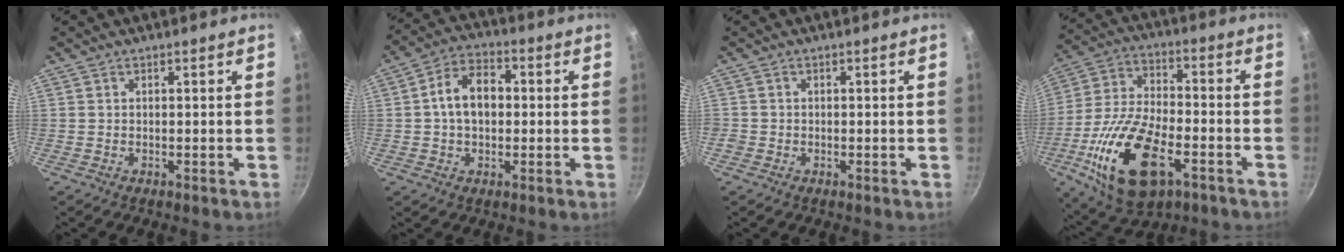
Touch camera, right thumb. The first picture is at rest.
{"total": 9.2, "force": [0.4, 6.3, 6.8], "torque": [-0.089, 0.025, -0.005]}
{"total": 0.8, "force": [-0.4, 0.6, 0.2], "torque": [-0.008, 0.002, -0.007]}
{"total": 21.1, "force": [-8.0, 10.4, 16.5], "torque": [-0.320, 0.018, -0.146]}